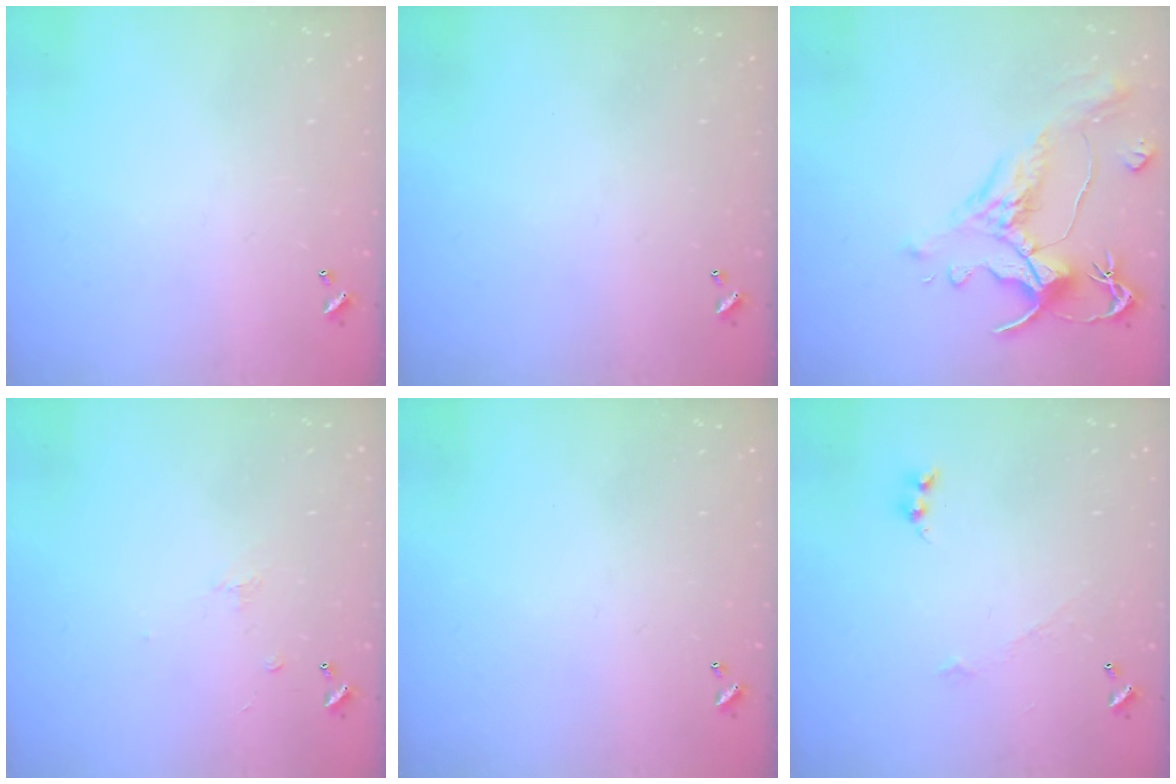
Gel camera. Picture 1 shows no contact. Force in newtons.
{"total": 0.0}
{"total": 1.6, "press": 0.4, "slide": 1.5}
{"total": 1.2, "press": 1.1, "slide": 0.6}
{"total": 0.0}
{"total": 1.9, "press": 1.8, "slide": 0.4}